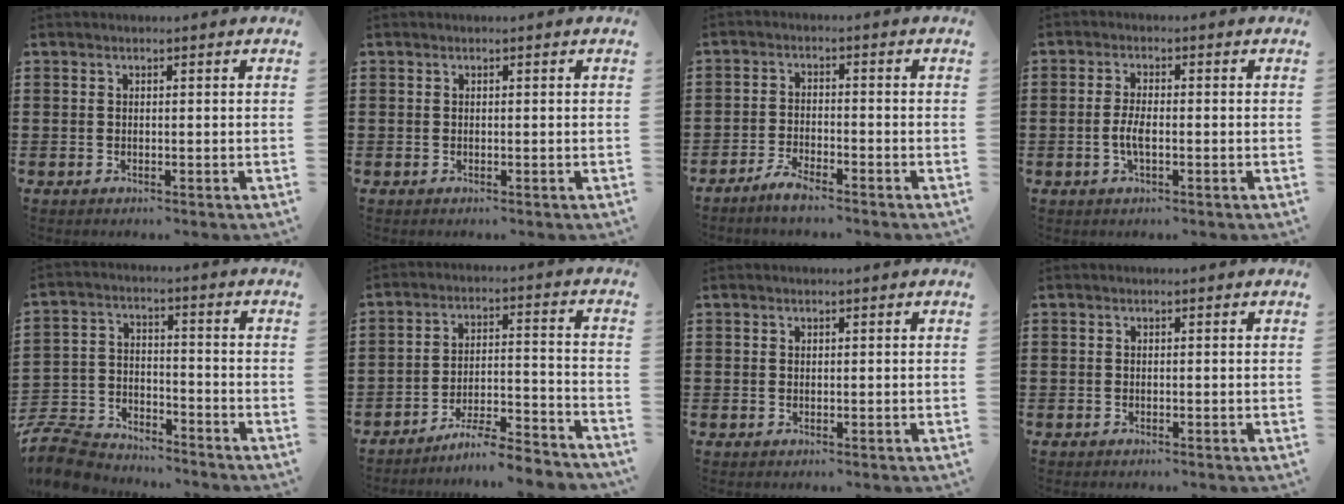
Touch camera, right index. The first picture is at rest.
{"total": 0.0}
{"total": 3.1, "force": [-2.9, 0.2, 1.1], "torque": [-0.029, 0.002, -0.058]}
{"total": 3.3, "force": [-0.7, 0.9, 3.1], "torque": [-0.071, -0.006, -0.018]}
{"total": 8.5, "force": [-8.1, 2.1, 1.5], "torque": [-0.044, 0.017, -0.163]}
{"total": 6.7, "force": [-6.3, -0.2, 2.3], "torque": [-0.034, 0.000, -0.120]}
{"total": 0.0}
{"total": 0.0}